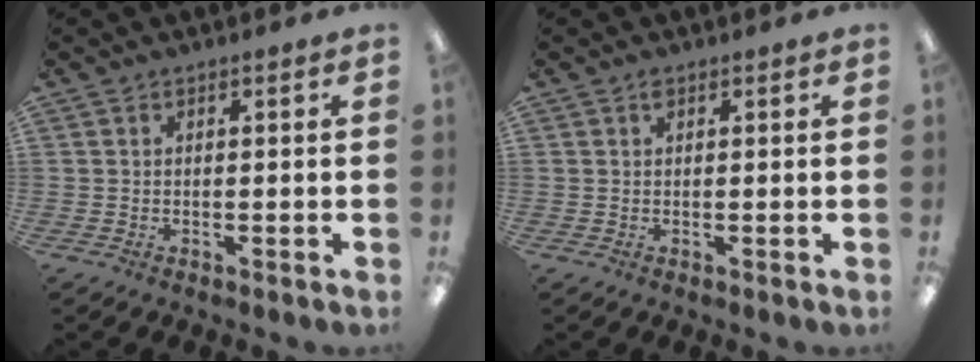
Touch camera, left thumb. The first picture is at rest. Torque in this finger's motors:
{"motor_torque": [0.41, 0.02, 0.62, 0.04, 0.00]}